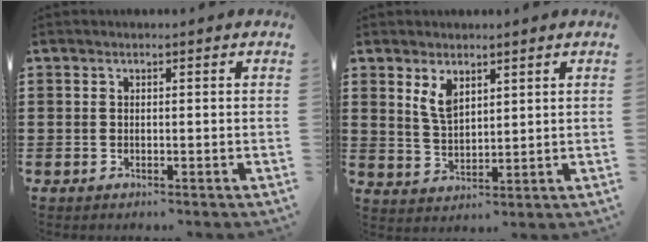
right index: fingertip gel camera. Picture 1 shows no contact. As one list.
[{"total": 4.2, "force": [2.5, 2.0, 2.6], "torque": [-0.059, 0.006, 0.046]}]